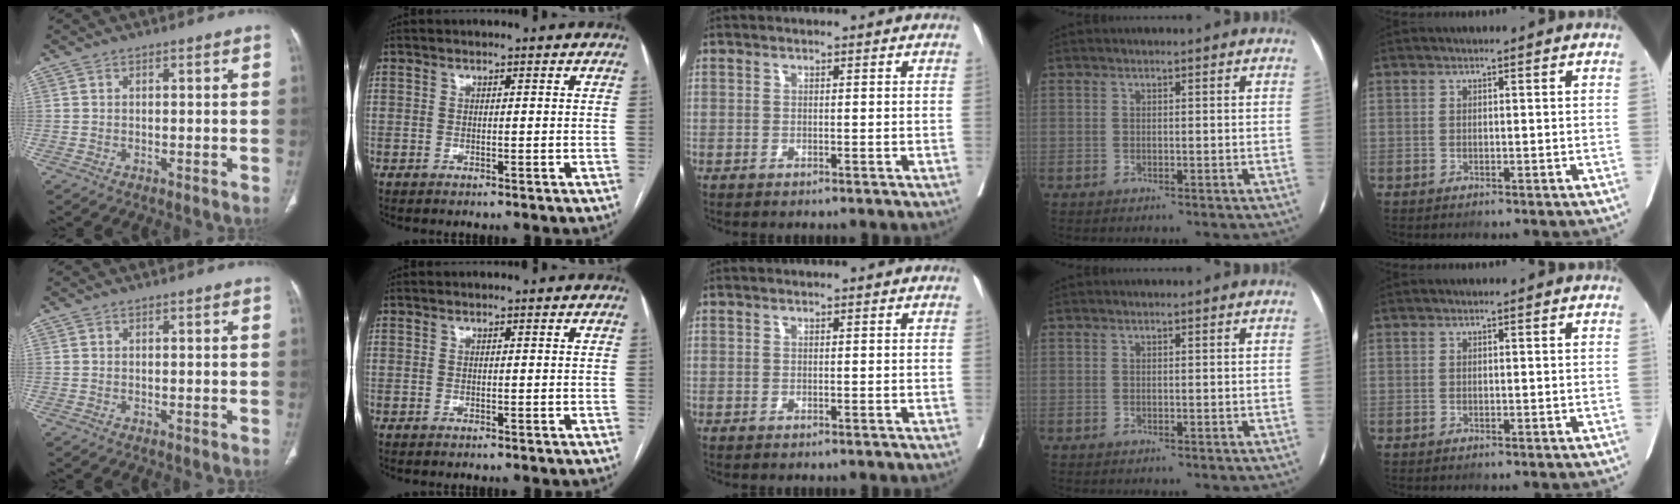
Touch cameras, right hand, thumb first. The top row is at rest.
{}